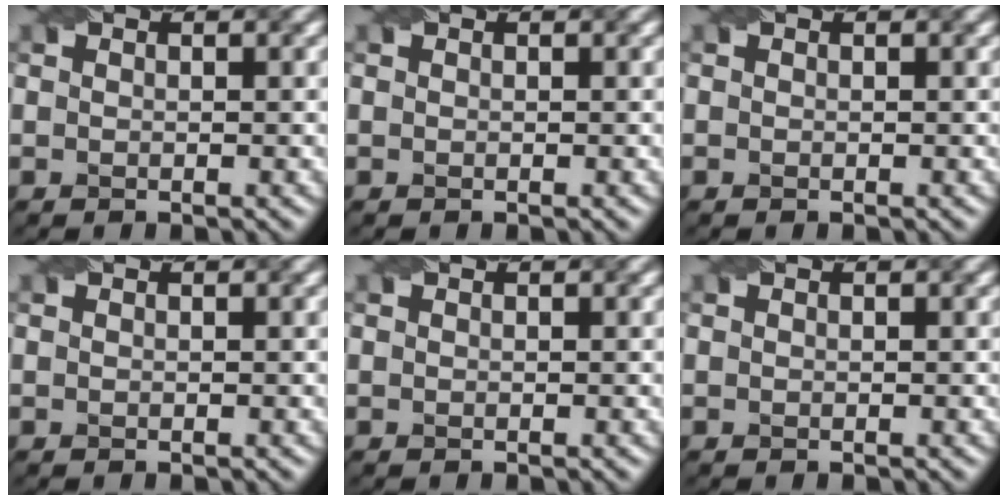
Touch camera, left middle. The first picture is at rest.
{"total": 0.0}
{"total": 0.0}
{"total": 0.0}
{"total": 0.0}
{"total": 0.0}